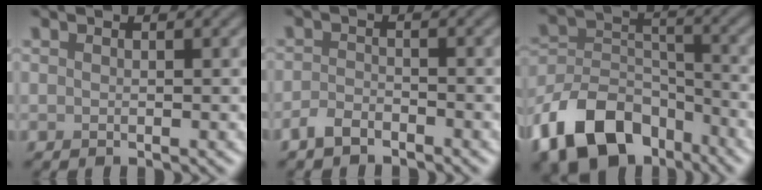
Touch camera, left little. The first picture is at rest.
{"total": 1.8, "force": [-1.5, 0.7, 0.8], "torque": [-0.016, 0.003, -0.033]}
{"total": 11.0, "force": [-6.9, 6.6, 5.5], "torque": [-0.102, -0.002, -0.139]}